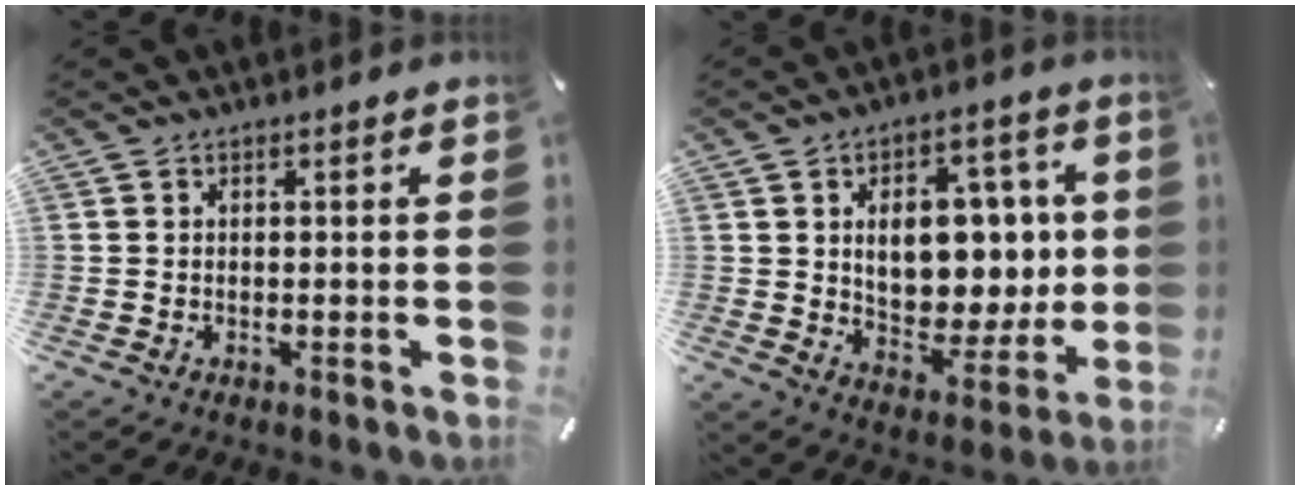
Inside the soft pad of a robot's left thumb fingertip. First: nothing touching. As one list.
[{"total": 13.9, "force": [2.7, 10.0, 9.3], "torque": [-0.114, -0.012, 0.052]}]